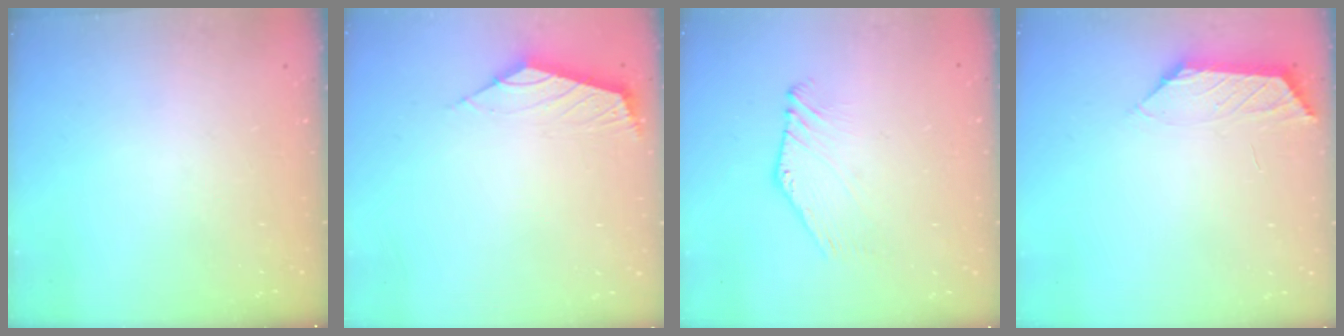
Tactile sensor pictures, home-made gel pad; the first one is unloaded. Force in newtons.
{"total": 2.7, "press": 2.6, "slide": 0.6}
{"total": 0.9, "press": 0.9, "slide": 0.1}
{"total": 1.7, "press": 1.6, "slide": 0.5}